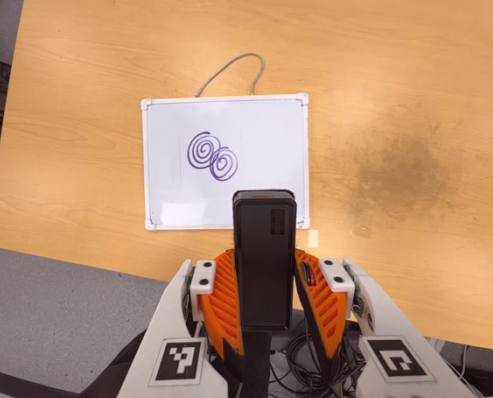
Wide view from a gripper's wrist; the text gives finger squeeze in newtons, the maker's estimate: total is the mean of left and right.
{"total": 3.3, "left": 2.0, "right": 4.6}